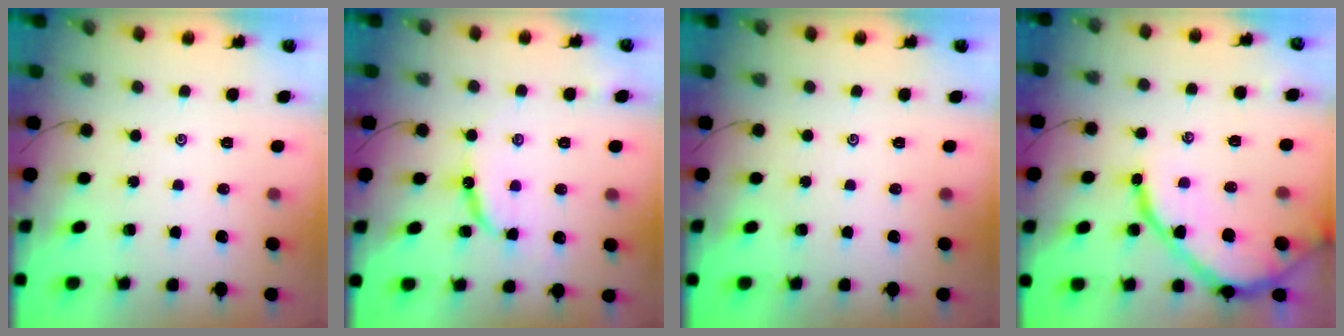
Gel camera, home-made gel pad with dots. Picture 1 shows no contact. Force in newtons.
{"total": 10.5, "press": 10.4, "slide": 0.8}
{"total": 0.0}
{"total": 13.7, "press": 13.7, "slide": 1.4}